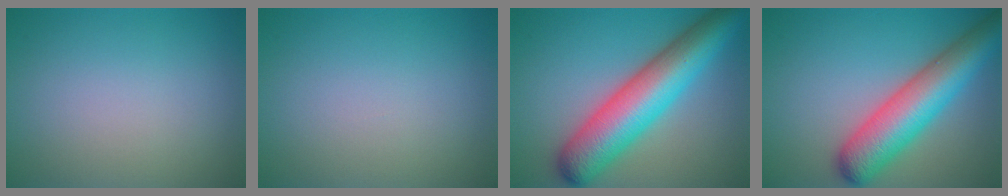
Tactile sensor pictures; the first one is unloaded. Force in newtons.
{"total": 0.0}
{"total": 10.1, "press": 10.1, "slide": 0.4}
{"total": 8.4, "press": 8.4, "slide": 0.3}